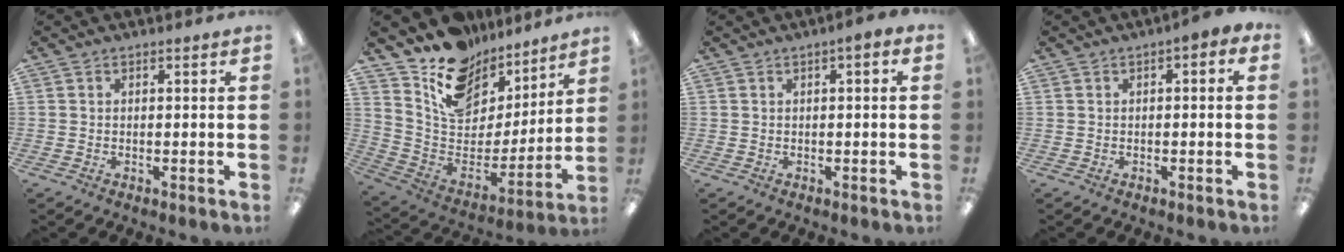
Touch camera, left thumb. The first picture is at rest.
{"total": 16.0, "force": [12.2, 9.2, 4.7], "torque": [-0.095, -0.095, 0.224]}
{"total": 1.9, "force": [0.1, 0.5, 1.8], "torque": [-0.034, 0.004, 0.001]}
{"total": 1.7, "force": [-0.5, 0.8, 1.4], "torque": [-0.027, 0.007, -0.012]}